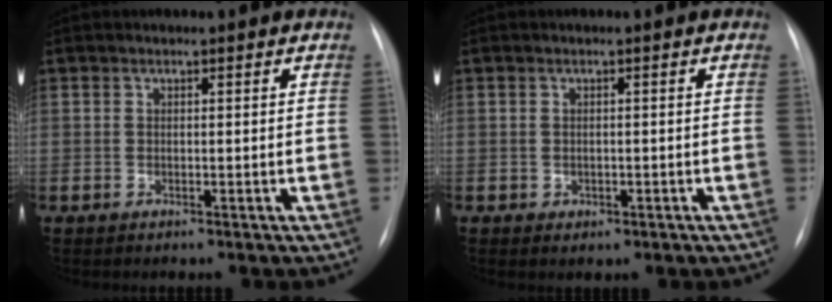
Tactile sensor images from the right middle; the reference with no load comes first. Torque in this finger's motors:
{"motor_torque": [-0.13, -0.08, -0.01, -0.01]}